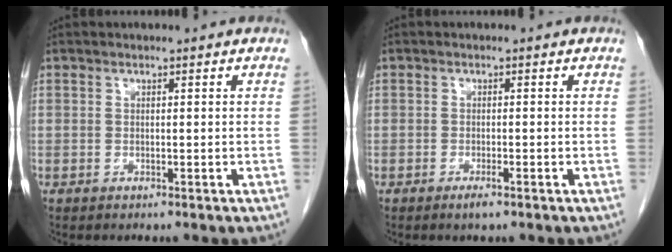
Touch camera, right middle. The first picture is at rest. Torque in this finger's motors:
{"motor_torque": [0.12, -0.10, 0.00, 0.00]}